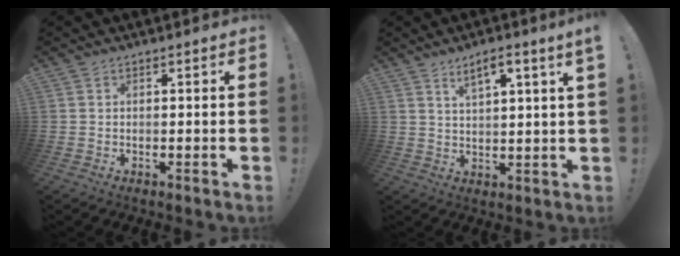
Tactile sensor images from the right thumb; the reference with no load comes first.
{"total": 5.2, "force": [3.4, 0.1, 4.0], "torque": [-0.066, -0.013, 0.052]}